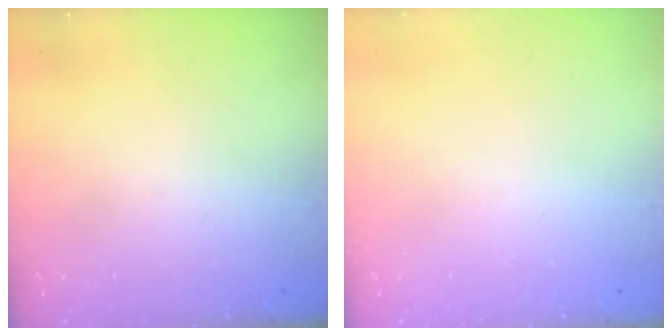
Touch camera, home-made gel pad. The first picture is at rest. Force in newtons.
{"total": 0.0}